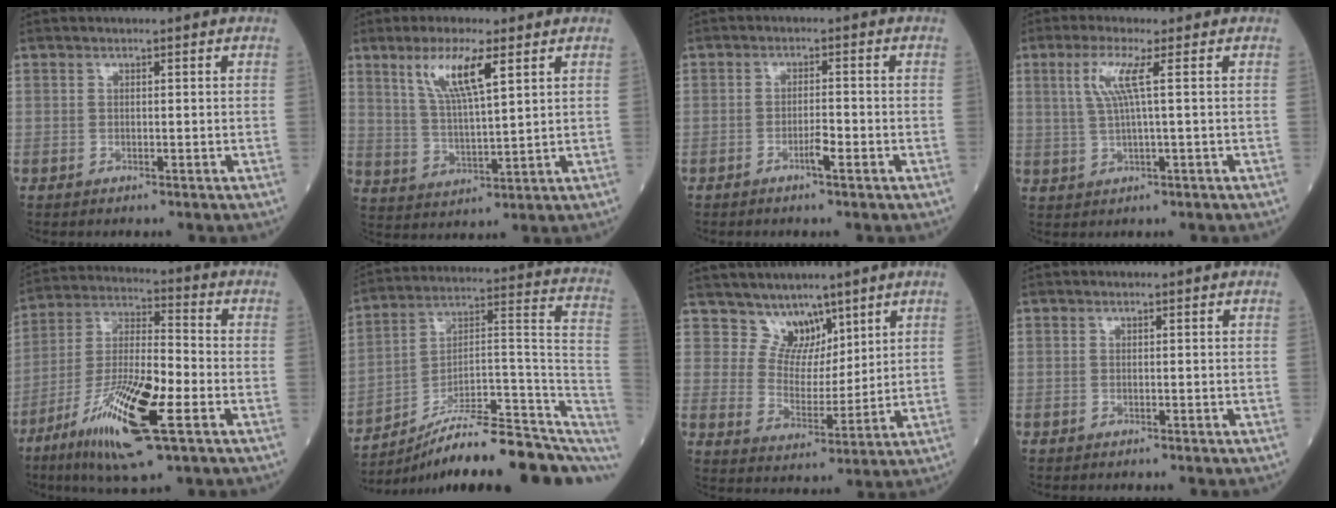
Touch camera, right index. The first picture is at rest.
{"total": 8.9, "force": [4.6, 1.2, 7.5], "torque": [-0.150, -0.001, 0.093]}
{"total": 2.3, "force": [-1.2, 0.2, 2.0], "torque": [-0.034, 0.001, -0.019]}
{"total": 4.8, "force": [1.5, -0.4, 4.6], "torque": [-0.100, 0.006, 0.037]}
{"total": 16.7, "force": [-7.6, 2.4, 14.7], "torque": [-0.293, -0.026, -0.132]}
{"total": 21.7, "force": [-15.5, 4.4, 14.5], "torque": [-0.145, 0.048, -0.231]}
{"total": 6.2, "force": [4.9, 3.7, 1.0], "torque": [-0.013, 0.000, 0.097]}
{"total": 0.0}